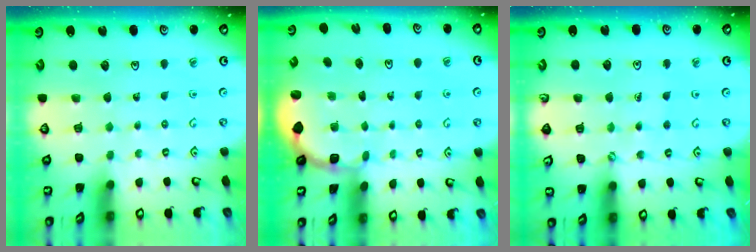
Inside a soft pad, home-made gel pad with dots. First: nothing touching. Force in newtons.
{"total": 1.7, "press": 1.5, "slide": 0.7}
{"total": 1.1, "press": 1.1, "slide": 0.1}